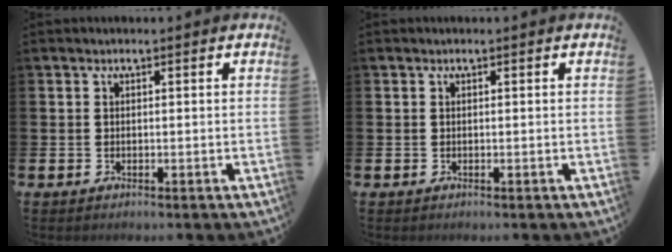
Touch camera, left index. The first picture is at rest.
{"total": 0.0}